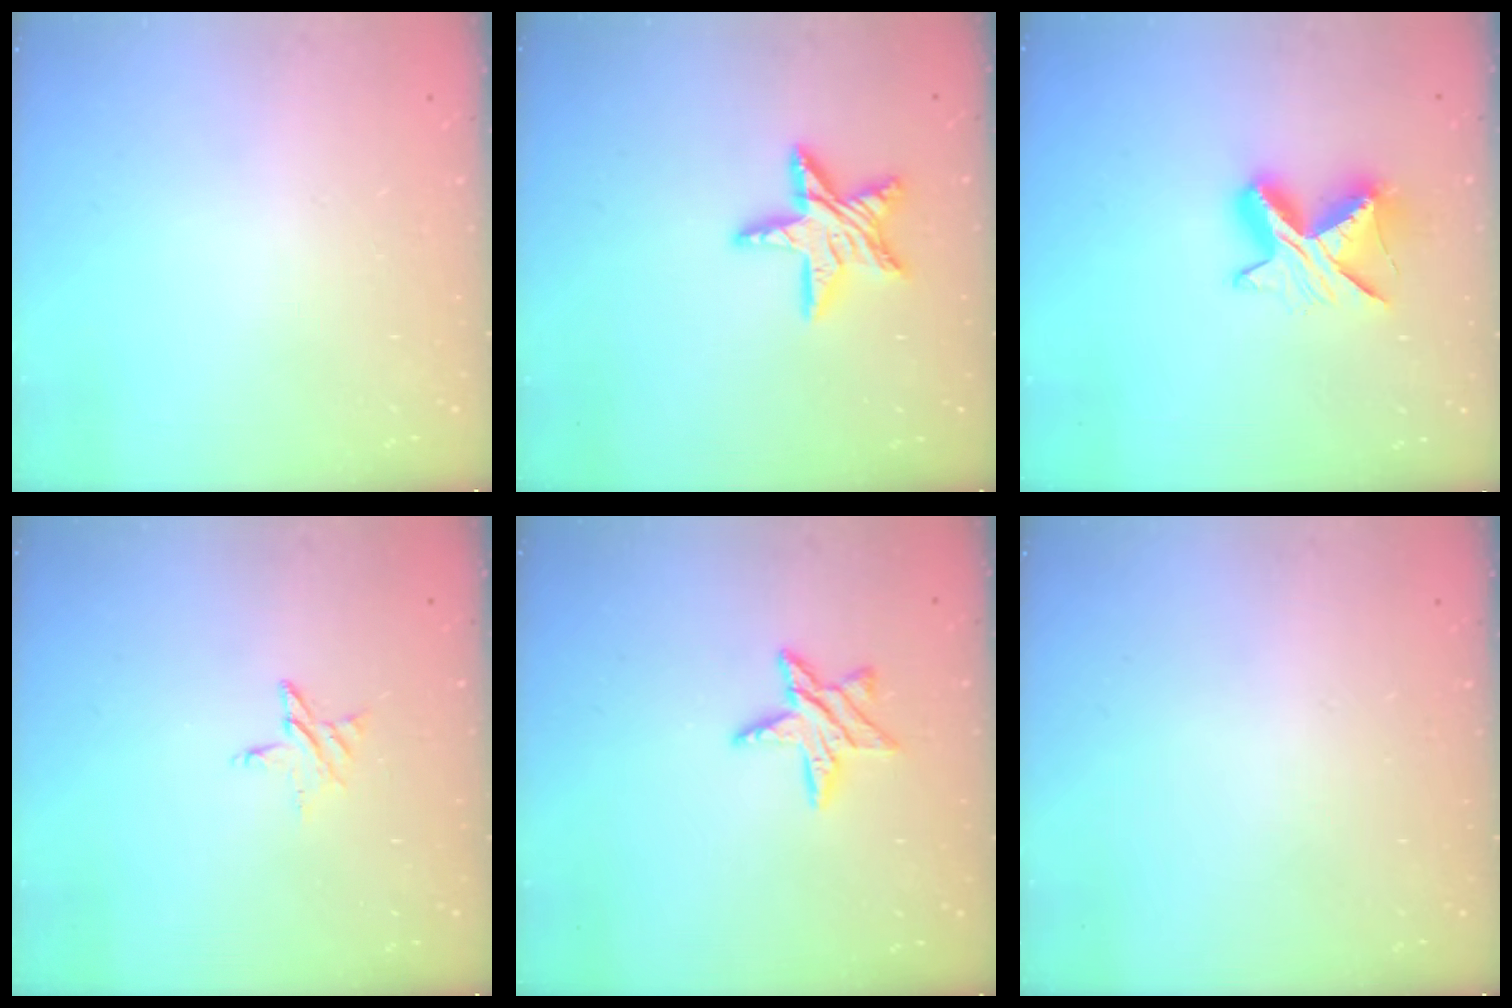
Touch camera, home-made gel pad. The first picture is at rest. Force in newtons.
{"total": 13.1, "press": 13.0, "slide": 1.2}
{"total": 9.4, "press": 9.3, "slide": 0.7}
{"total": 4.7, "press": 4.7, "slide": 0.5}
{"total": 8.9, "press": 8.9, "slide": 0.5}
{"total": 0.0}